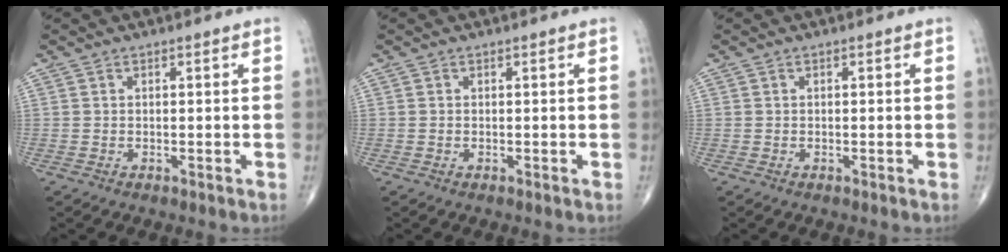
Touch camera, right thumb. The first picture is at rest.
{"total": 0.0}
{"total": 0.0}